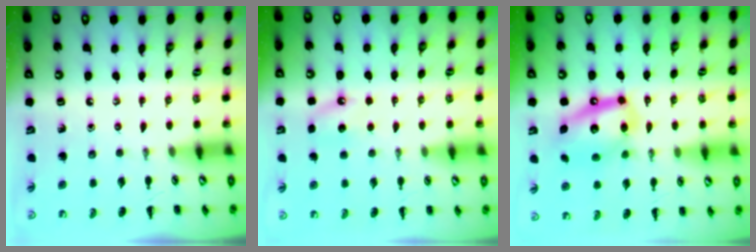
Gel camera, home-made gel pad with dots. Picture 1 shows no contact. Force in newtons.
{"total": 5.3, "press": 5.0, "slide": 1.5}
{"total": 14.7, "press": 14.3, "slide": 3.2}